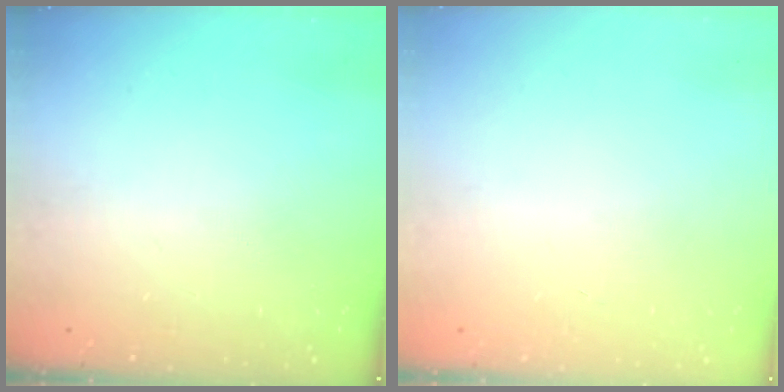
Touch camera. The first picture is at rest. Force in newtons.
{"total": 0.0}